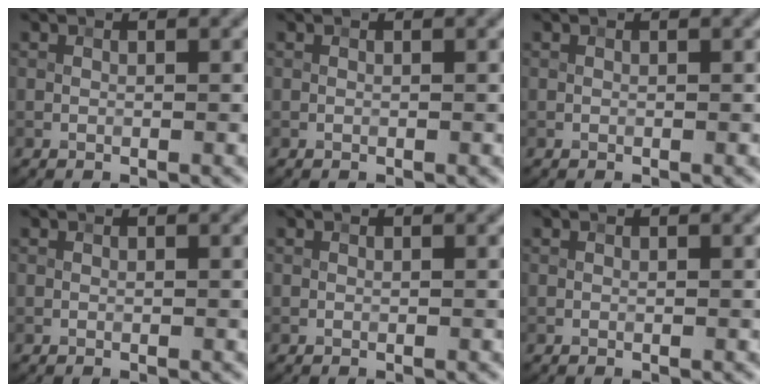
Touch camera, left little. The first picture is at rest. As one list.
[{"total": 0.0}, {"total": 0.0}, {"total": 0.0}, {"total": 0.0}, {"total": 0.0}]